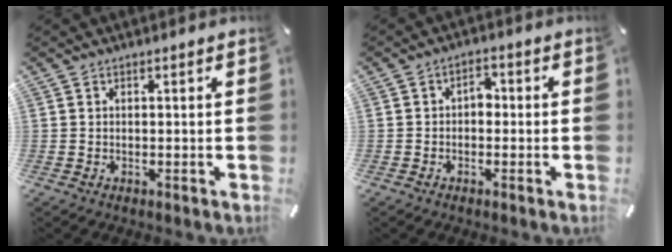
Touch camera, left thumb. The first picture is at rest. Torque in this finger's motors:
{"motor_torque": [0.37, 0.32, 0.18, -0.08, 0.00]}